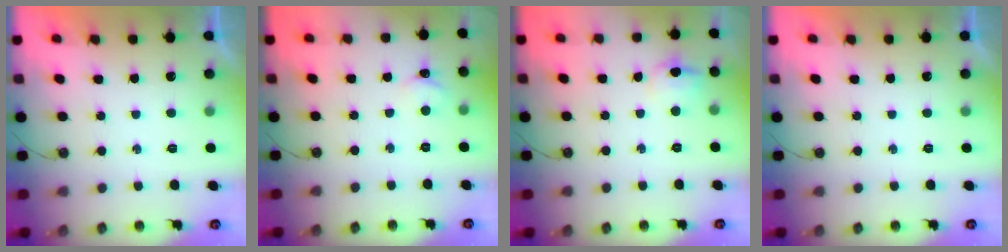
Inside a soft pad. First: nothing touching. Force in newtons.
{"total": 2.0, "press": 2.0, "slide": 0.3}
{"total": 6.4, "press": 6.2, "slide": 1.5}
{"total": 0.0}